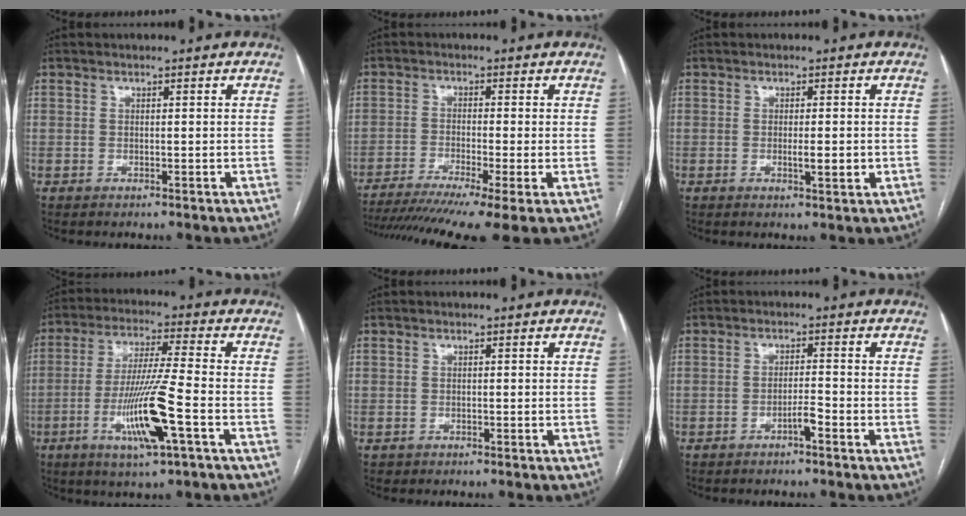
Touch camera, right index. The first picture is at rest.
{"total": 14.5, "force": [-10.8, -0.1, 9.7], "torque": [-0.155, -0.030, -0.172]}
{"total": 2.7, "force": [-0.5, 0.5, 2.6], "torque": [-0.046, -0.005, -0.006]}
{"total": 12.4, "force": [-4.2, -0.1, 11.6], "torque": [-0.231, -0.015, -0.080]}
{"total": 0.5, "force": [-0.2, 0.4, -0.2], "torque": [0.000, 0.005, -0.005]}
{"total": 2.3, "force": [-1.4, 0.1, 1.7], "torque": [-0.028, 0.001, -0.026]}